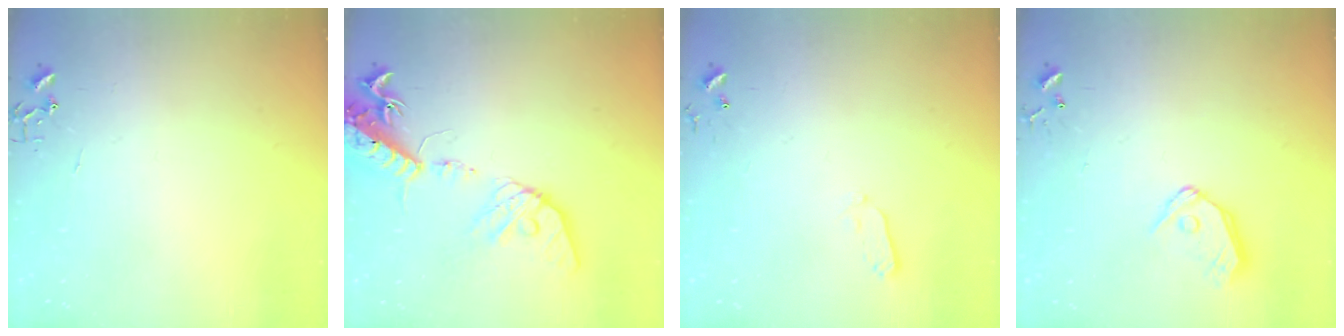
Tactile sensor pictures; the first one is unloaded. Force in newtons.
{"total": 18.0, "press": 17.7, "slide": 3.3}
{"total": 4.6, "press": 4.5, "slide": 0.9}
{"total": 10.3, "press": 10.2, "slide": 1.4}